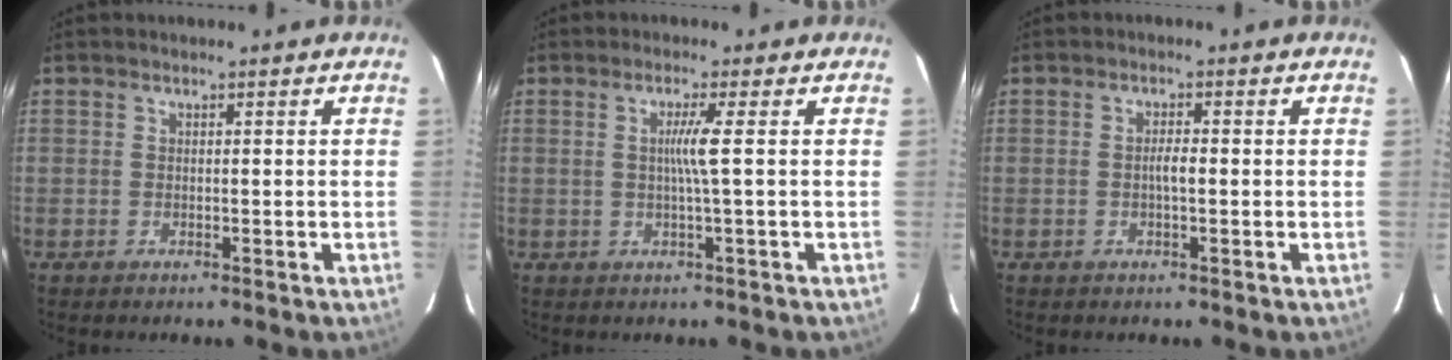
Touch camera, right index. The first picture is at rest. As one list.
[{"total": 3.2, "force": [0.2, -1.0, 3.0], "torque": [-0.057, -0.004, 0.004]}, {"total": 1.9, "force": [-0.3, 0.3, 1.8], "torque": [-0.035, 0.003, -0.006]}]